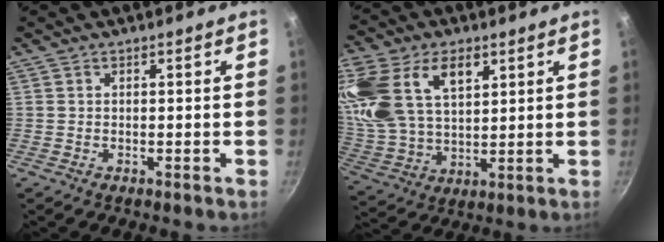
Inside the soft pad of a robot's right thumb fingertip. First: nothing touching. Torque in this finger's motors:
{"motor_torque": [0.48, 4.52, 0.32, 0.27, 0.66]}